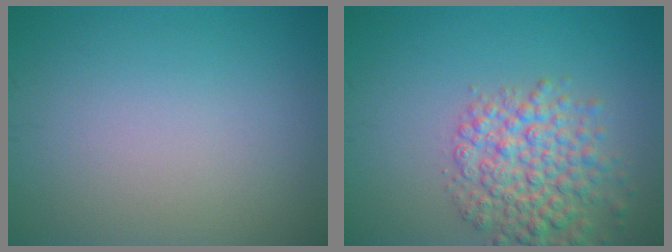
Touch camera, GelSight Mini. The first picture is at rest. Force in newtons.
{"total": 5.7, "press": 5.7, "slide": 0.2}